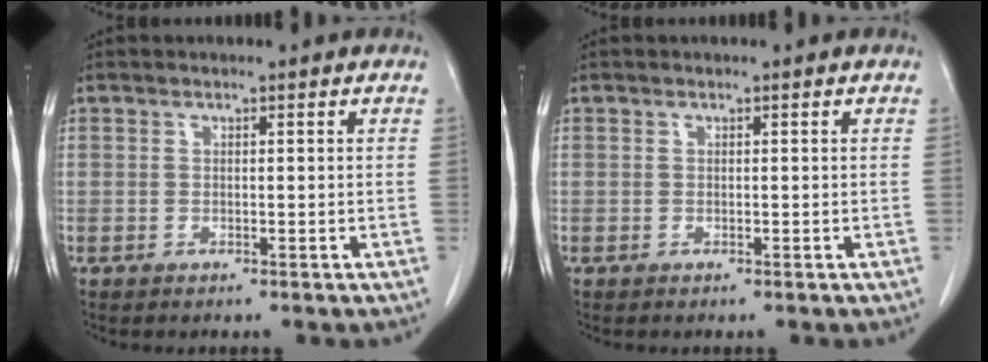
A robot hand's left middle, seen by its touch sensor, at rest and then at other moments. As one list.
[{"total": 0.0}]